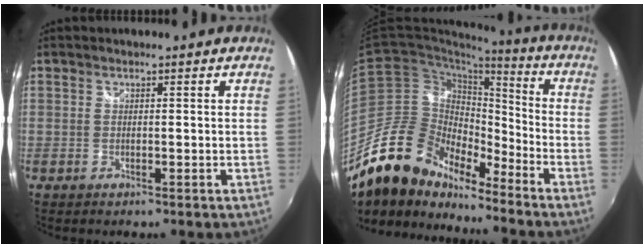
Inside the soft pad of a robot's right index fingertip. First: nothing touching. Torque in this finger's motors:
{"motor_torque": [0.72, -0.75, 0.10, -0.21]}